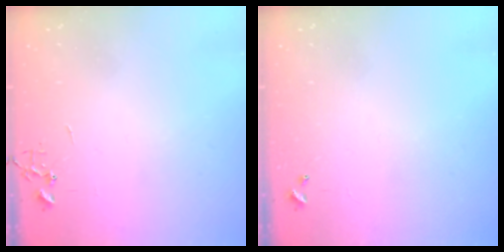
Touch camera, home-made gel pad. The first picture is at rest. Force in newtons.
{"total": 0.0}